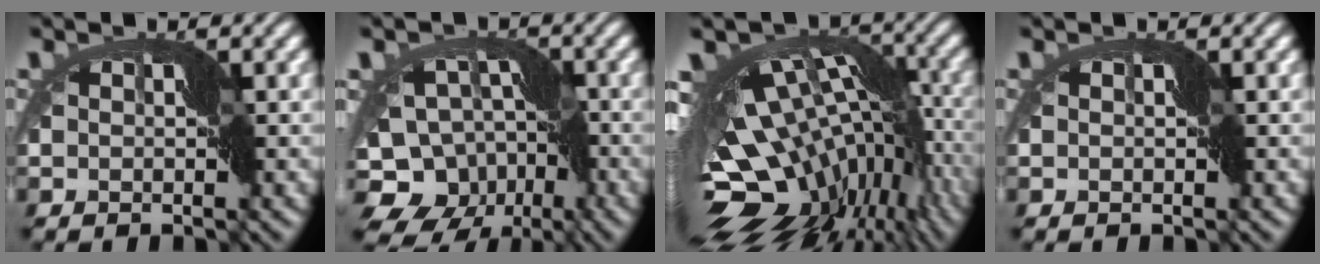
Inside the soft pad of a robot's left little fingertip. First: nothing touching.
{"total": 11.6, "force": [-6.5, 8.4, 4.9], "torque": [-0.084, -0.010, -0.102]}
{"total": 17.0, "force": [-4.9, 8.5, 13.8], "torque": [-0.205, 0.001, -0.057]}
{"total": 0.0}